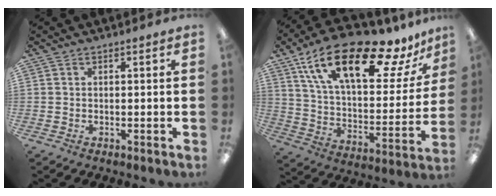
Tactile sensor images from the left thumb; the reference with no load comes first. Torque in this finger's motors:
{"motor_torque": [2.07, 2.09, 1.36, -1.41, 0.55]}